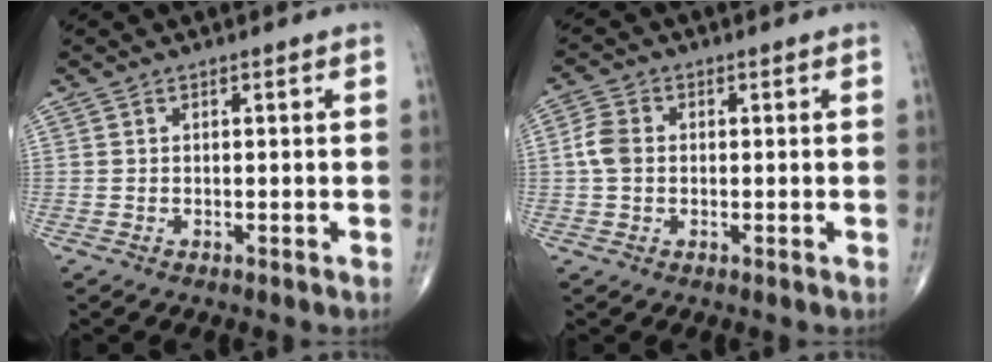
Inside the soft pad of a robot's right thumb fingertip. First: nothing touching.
{"total": 4.2, "force": [0.0, 3.1, 2.8], "torque": [-0.061, 0.010, -0.005]}